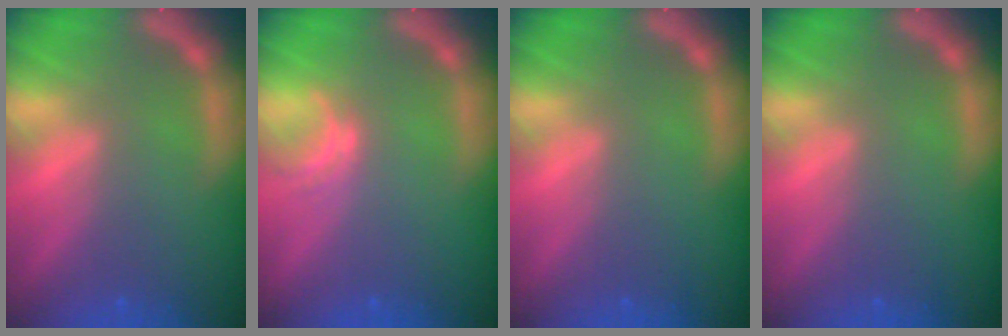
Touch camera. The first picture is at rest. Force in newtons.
{"total": 1.5}
{"total": 0.0}
{"total": 0.0}